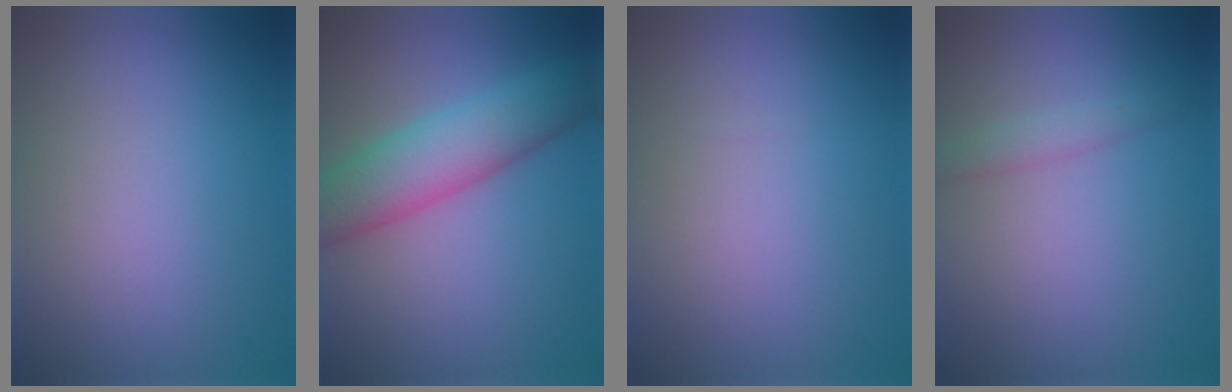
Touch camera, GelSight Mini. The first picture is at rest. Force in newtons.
{"total": 6.7, "press": 6.7, "slide": 0.2}
{"total": 0.0}
{"total": 1.4, "press": 1.4, "slide": 0.0}